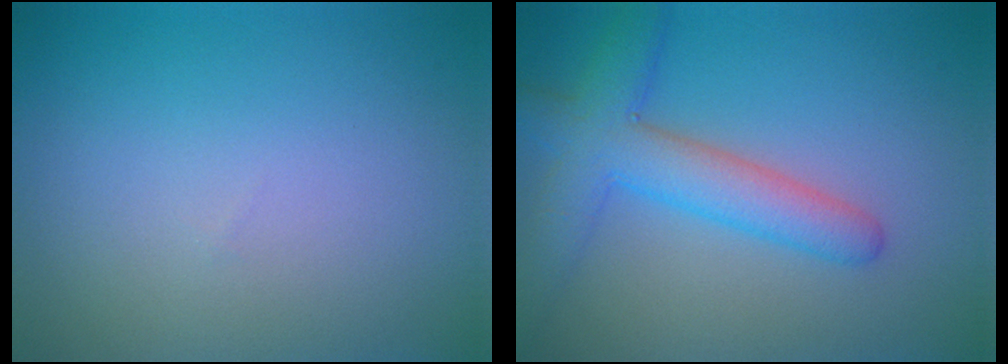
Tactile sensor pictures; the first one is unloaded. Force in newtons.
{"total": 5.3, "press": 5.3, "slide": 0.3}